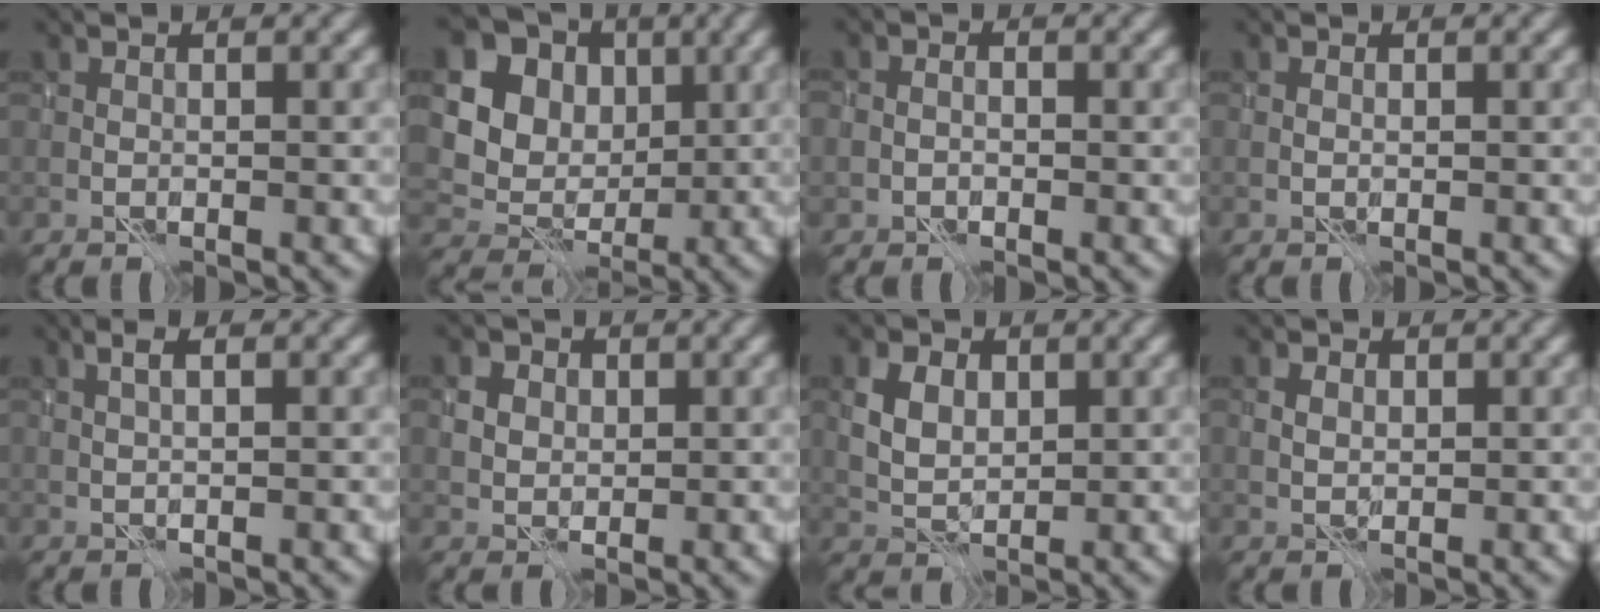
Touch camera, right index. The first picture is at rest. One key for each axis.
{"total": 13.6, "fx": 4.7, "fy": 11.4, "fz": 5.7, "tx": -0.141, "ty": 0.019, "tz": 0.088}
{"total": 1.1, "fx": -0.6, "fy": 0.8, "fz": 0.5, "tx": -0.006, "ty": 0.003, "tz": -0.014}
{"total": 0.0}
{"total": 1.4, "fx": 0.7, "fy": 0.0, "fz": 1.2, "tx": -0.026, "ty": 0.009, "tz": 0.012}
{"total": 3.6, "fx": 1.5, "fy": 2.8, "fz": 1.6, "tx": -0.032, "ty": 0.012, "tz": 0.019}
{"total": 4.1, "fx": 1.7, "fy": 2.7, "fz": 2.6, "tx": -0.055, "ty": 0.006, "tz": 0.026}
{"total": 1.9, "fx": 0.8, "fy": 1.3, "fz": 1.1, "tx": -0.021, "ty": 0.010, "tz": 0.011}